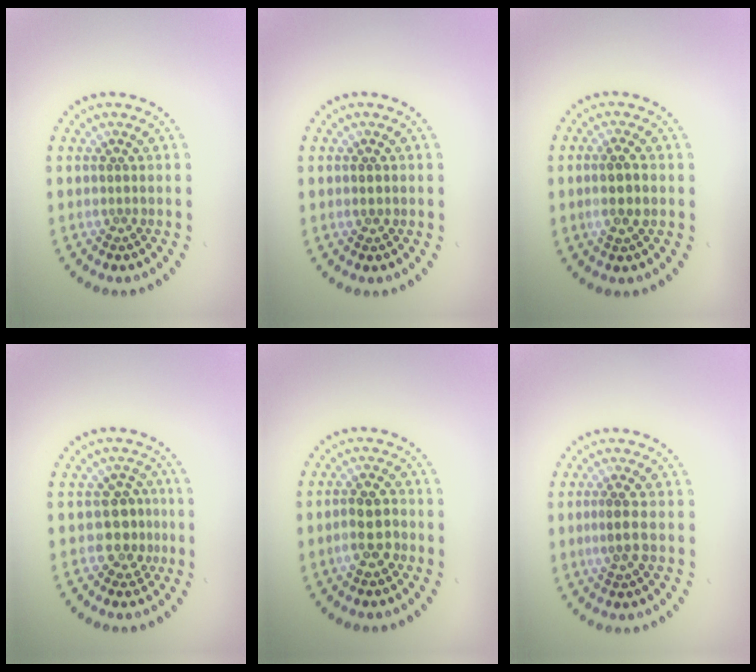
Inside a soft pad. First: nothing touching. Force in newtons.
{"total": 1.1, "press": 1.1, "slide": 0.1}
{"total": 2.0, "press": 1.9, "slide": 0.6}
{"total": 2.9, "press": 2.7, "slide": 1.2}
{"total": 2.7, "press": 2.6, "slide": 0.7}
{"total": 1.9, "press": 1.8, "slide": 0.8}